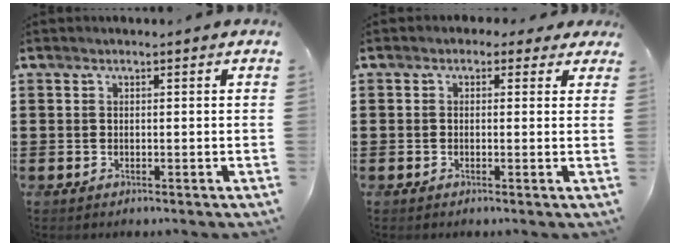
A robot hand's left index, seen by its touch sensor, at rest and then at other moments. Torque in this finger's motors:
{"motor_torque": [2.14, 0.00, 0.04, -0.13]}